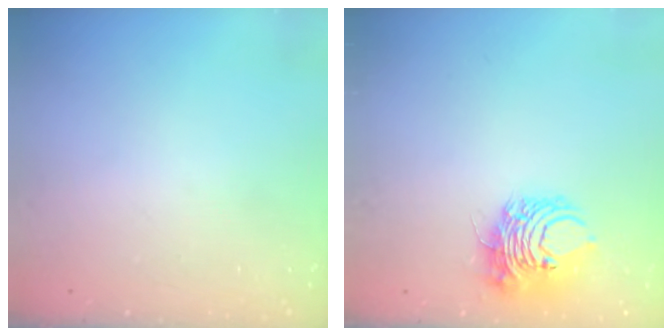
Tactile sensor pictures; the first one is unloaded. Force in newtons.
{"total": 8.4, "press": 8.3, "slide": 1.3}